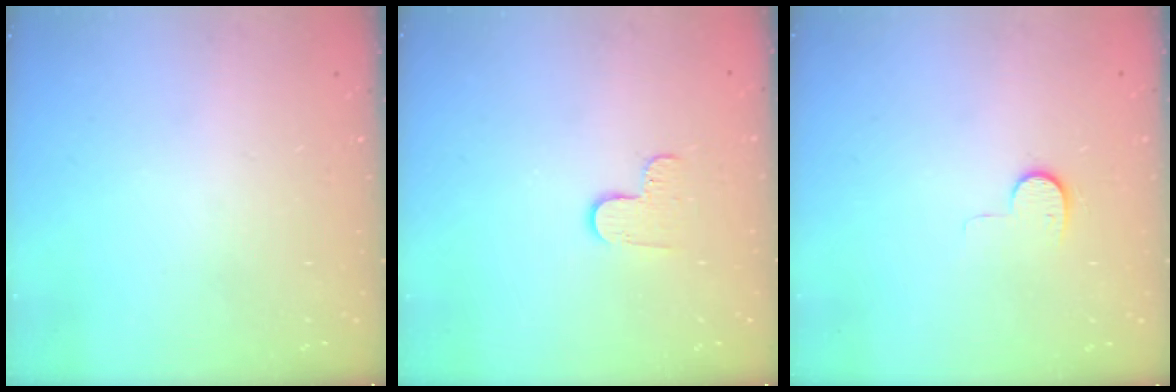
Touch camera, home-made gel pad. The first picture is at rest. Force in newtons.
{"total": 5.4, "press": 5.4, "slide": 0.5}
{"total": 6.2, "press": 6.2, "slide": 0.6}